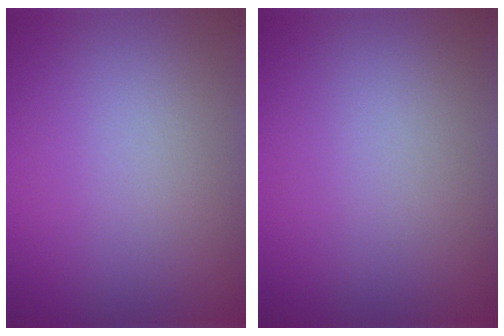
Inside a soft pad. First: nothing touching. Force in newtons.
{"total": 0.0}